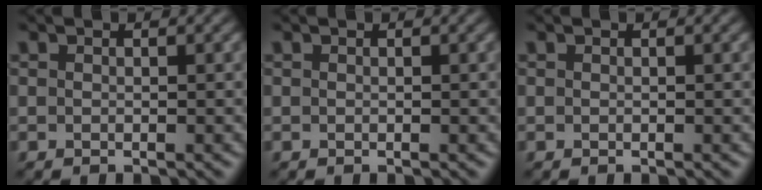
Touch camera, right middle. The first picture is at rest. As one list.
[{"total": 0.0}, {"total": 0.0}]